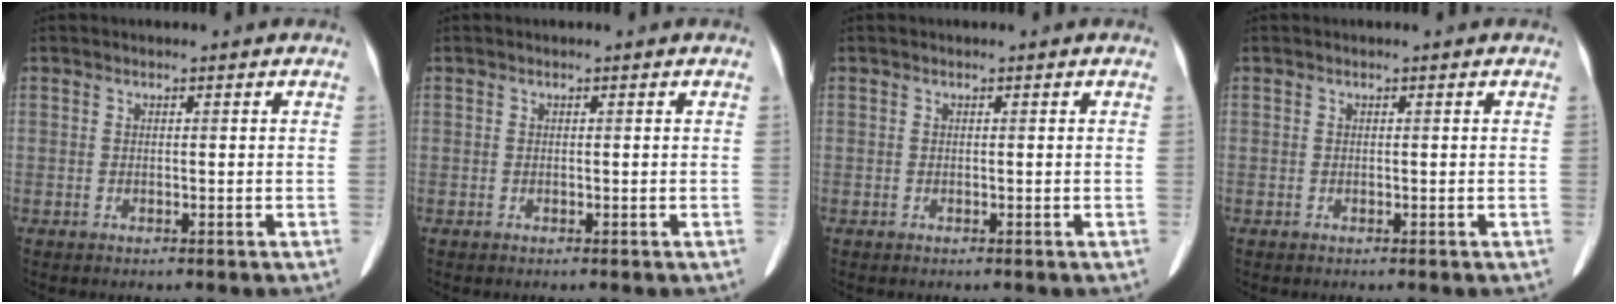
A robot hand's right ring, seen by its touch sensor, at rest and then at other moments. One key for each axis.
{"total": 0.0}
{"total": 0.0}
{"total": 0.0}